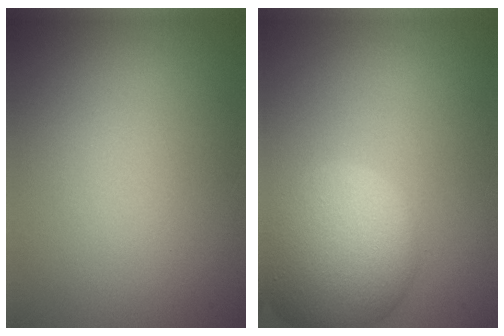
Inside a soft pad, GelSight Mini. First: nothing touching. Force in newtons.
{"total": 8.6, "press": 8.5, "slide": 0.6}